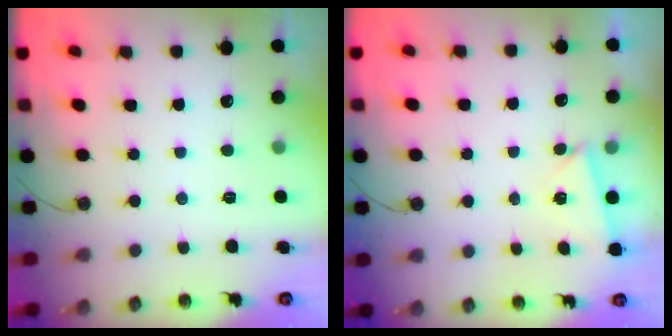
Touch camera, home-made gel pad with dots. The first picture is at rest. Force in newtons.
{"total": 1.7, "press": 1.7, "slide": 0.4}